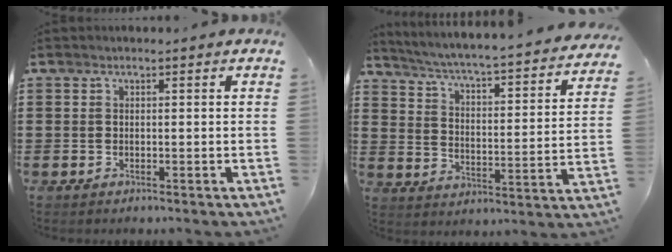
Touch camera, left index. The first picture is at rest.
{"total": 3.3, "force": [2.9, -0.6, 1.5], "torque": [-0.048, -0.038, 0.034]}